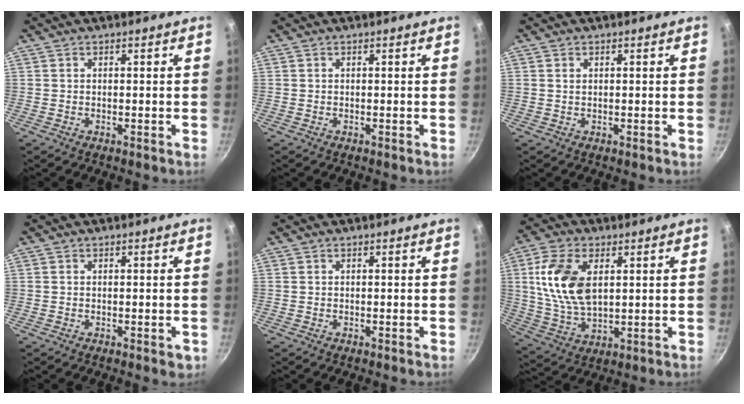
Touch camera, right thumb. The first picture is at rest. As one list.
[{"total": 0.0}, {"total": 0.8, "force": [0.3, 0.5, 0.4], "torque": [-0.009, 0.002, 0.006]}, {"total": 3.2, "force": [-0.7, 1.5, 2.7], "torque": [-0.030, -0.007, -0.008]}, {"total": 0.0}, {"total": 13.8, "force": [3.3, 8.0, 10.8], "torque": [-0.199, -0.013, 0.070]}]